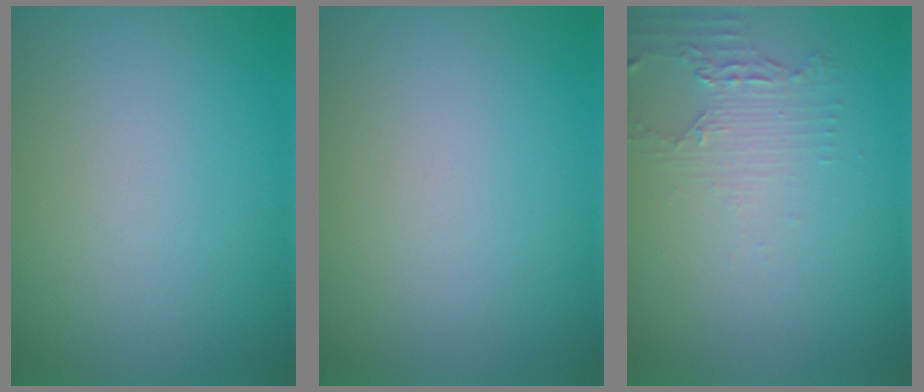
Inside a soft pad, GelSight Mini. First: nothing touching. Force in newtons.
{"total": 0.0}
{"total": 2.3, "press": 1.6, "slide": 1.6}